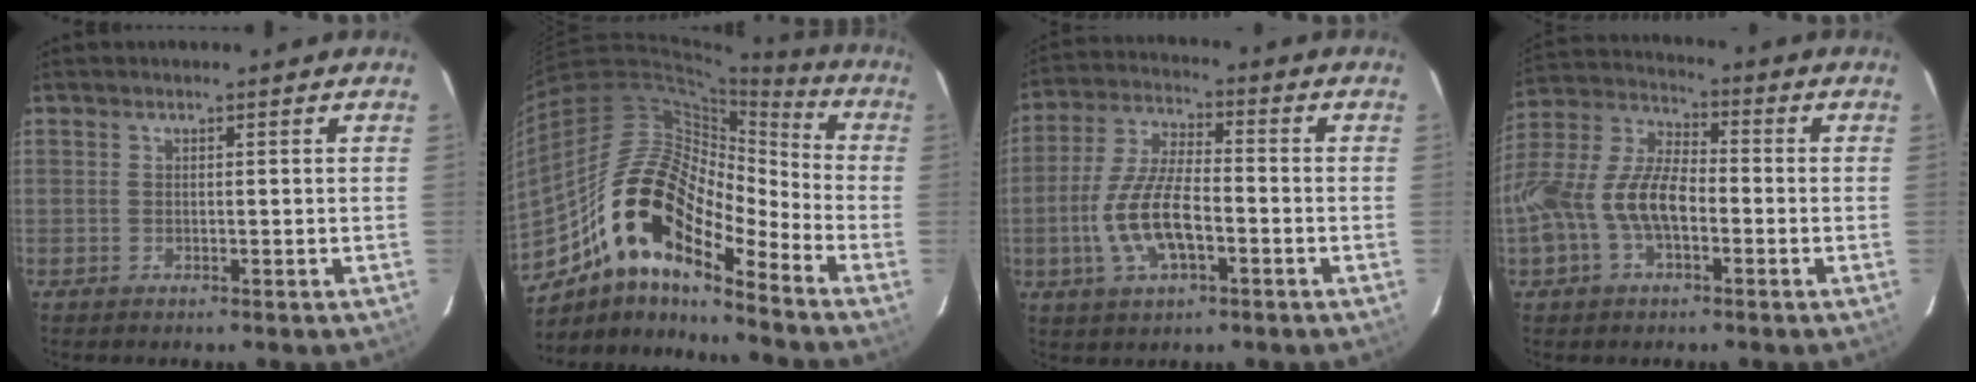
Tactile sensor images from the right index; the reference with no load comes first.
{"total": 19.1, "force": [-12.0, 7.0, 13.1], "torque": [-0.223, -0.005, -0.240]}
{"total": 12.0, "force": [-3.6, 4.6, 10.5], "torque": [-0.221, -0.002, -0.067]}
{"total": 13.6, "force": [-3.9, 7.0, 11.0], "torque": [-0.230, 0.011, -0.077]}